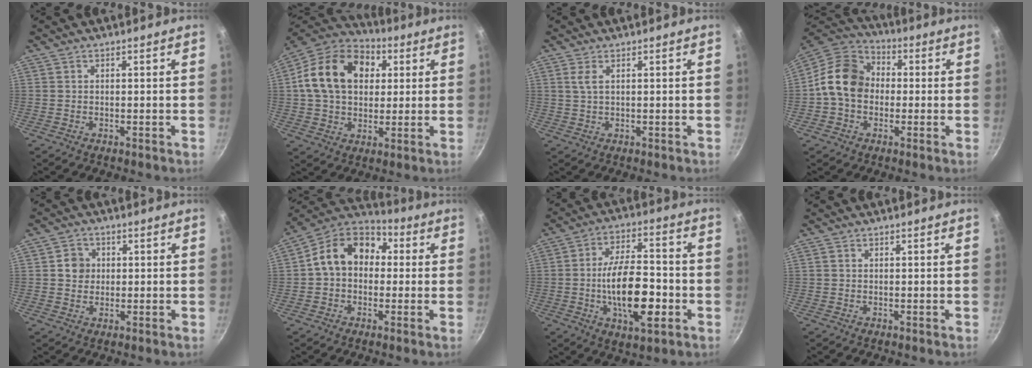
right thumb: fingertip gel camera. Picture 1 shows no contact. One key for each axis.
{"total": 19.4, "fx": 4.4, "fy": 14.2, "fz": 12.5, "tx": -0.198, "ty": 0.020, "tz": 0.063}
{"total": 1.9, "fx": 0.7, "fy": 0.6, "fz": 1.6, "tx": -0.035, "ty": -0.002, "tz": 0.015}
{"total": 12.9, "fx": -0.2, "fy": 10.4, "fz": 7.7, "tx": -0.098, "ty": 0.030, "tz": -0.026}
{"total": 3.9, "fx": 0.4, "fy": 3.6, "fz": 1.4, "tx": 0.000, "ty": 0.005, "tz": 0.002}
{"total": 13.6, "fx": 1.5, "fy": 10.4, "fz": 8.5, "tx": -0.109, "ty": 0.036, "tz": 0.003}
{"total": 16.0, "fx": -3.7, "fy": 7.0, "fz": 13.9, "tx": -0.219, "ty": 0.025, "tz": -0.062}
{"total": 0.0}